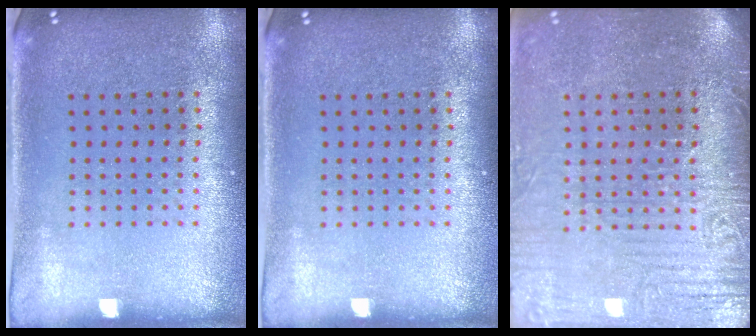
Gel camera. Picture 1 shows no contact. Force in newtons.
{"total": 0.0}
{"total": 3.8, "press": 3.4, "slide": 1.7}